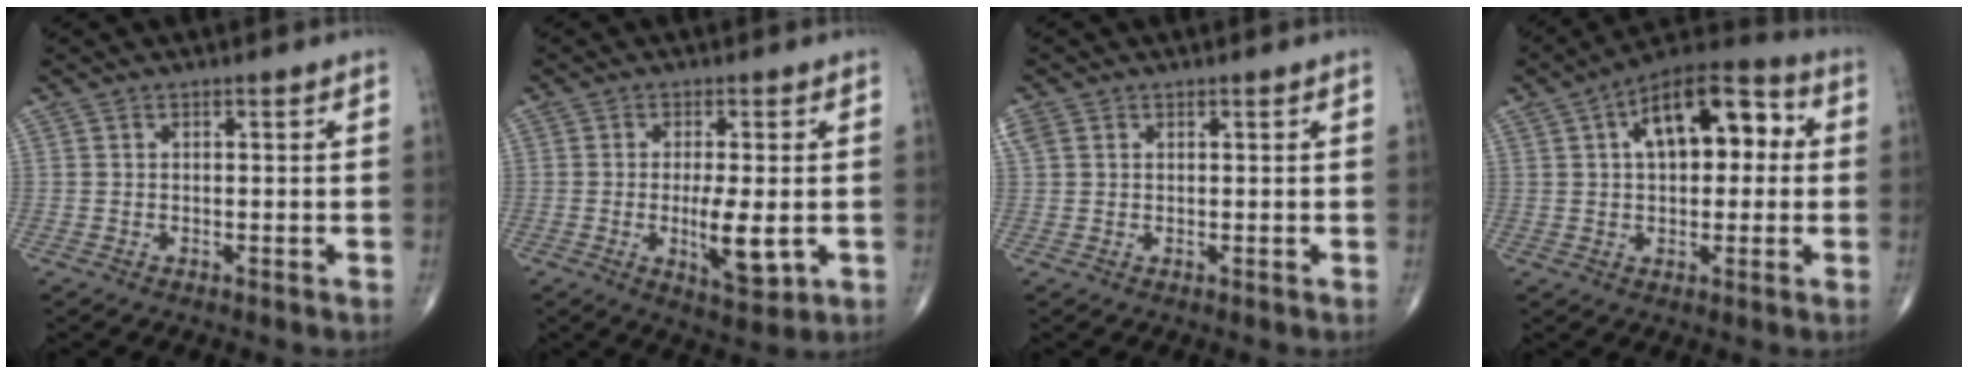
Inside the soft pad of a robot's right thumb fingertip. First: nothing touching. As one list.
[{"total": 7.7, "force": [-1.1, 2.5, 7.2], "torque": [-0.117, -0.017, -0.012]}, {"total": 2.5, "force": [1.0, 1.9, 1.2], "torque": [-0.036, 0.015, 0.026]}, {"total": 15.7, "force": [3.5, 8.2, 12.9], "torque": [-0.169, 0.033, 0.044]}]